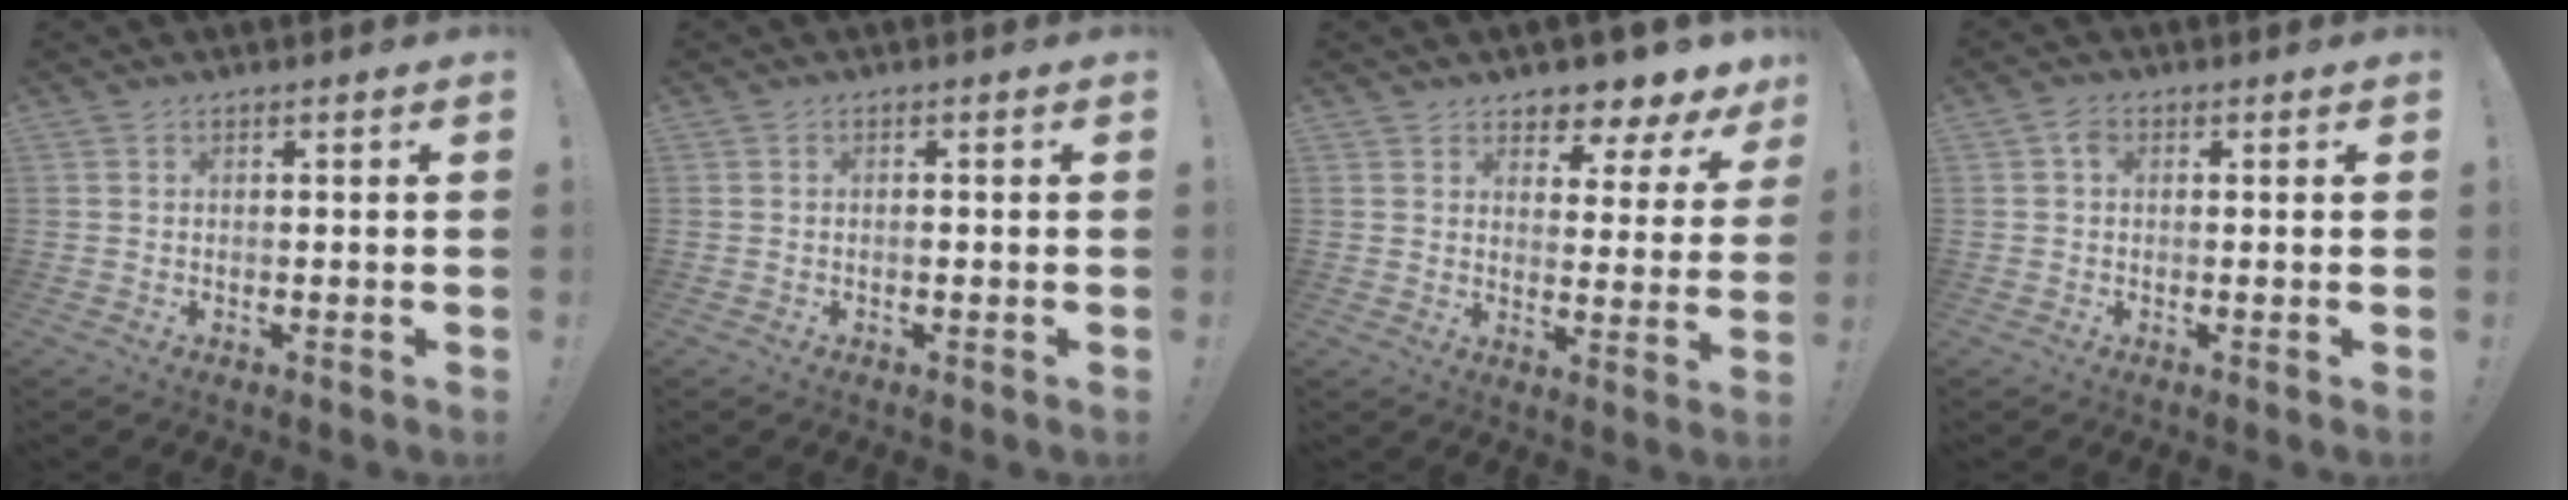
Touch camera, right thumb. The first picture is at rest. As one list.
[{"total": 0.8, "force": [-0.5, 0.4, 0.5], "torque": [-0.016, 0.003, -0.008]}, {"total": 5.3, "force": [4.6, 2.2, 1.4], "torque": [-0.012, -0.055, 0.080]}, {"total": 2.1, "force": [0.3, 1.6, 1.3], "torque": [-0.025, 0.006, 0.004]}]